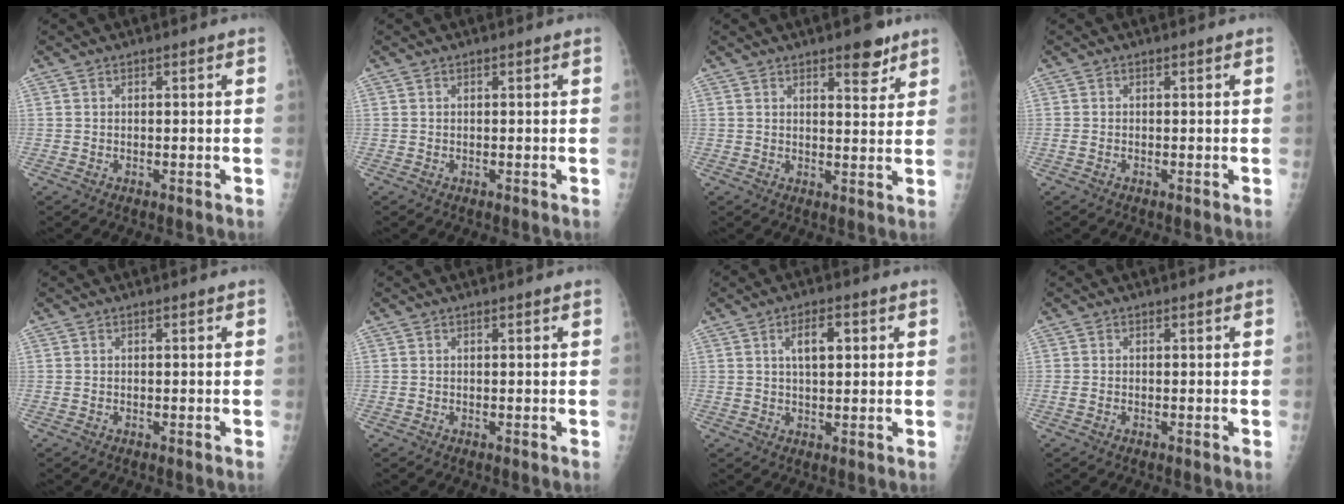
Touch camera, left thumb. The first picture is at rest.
{"total": 0.0}
{"total": 5.5, "force": [3.8, 2.0, 3.4], "torque": [-0.029, -0.024, 0.050]}
{"total": 0.9, "force": [-0.2, 0.5, 0.7], "torque": [-0.015, 0.002, -0.003]}
{"total": 0.0}
{"total": 0.0}
{"total": 4.9, "force": [1.7, 2.1, 4.1], "torque": [-0.058, 0.001, 0.029]}
{"total": 1.1, "force": [-0.3, 0.6, 0.8], "torque": [-0.020, 0.000, -0.005]}